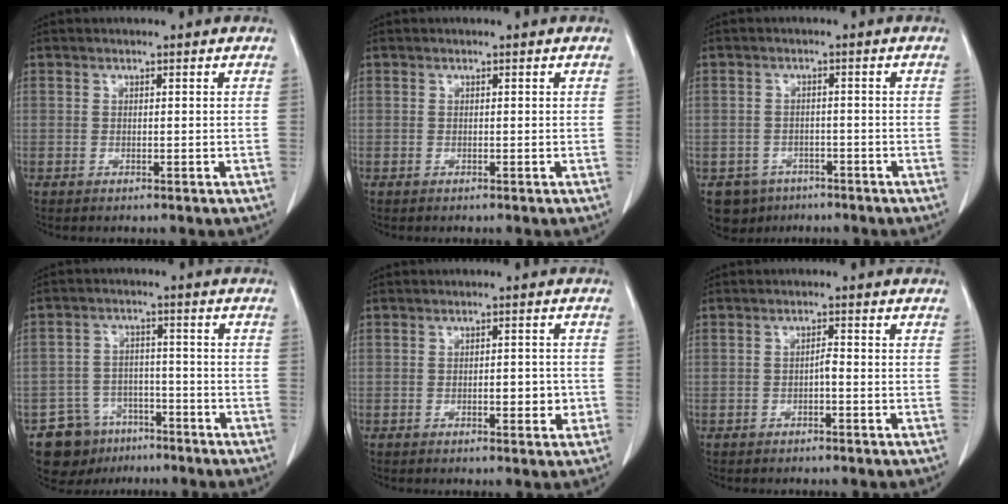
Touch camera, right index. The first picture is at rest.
{"total": 0.0}
{"total": 4.8, "force": [-3.0, 3.7, 0.3], "torque": [0.002, 0.008, -0.040]}
{"total": 8.0, "force": [-5.4, 5.8, 0.8], "torque": [-0.009, 0.022, -0.080]}
{"total": 3.3, "force": [-0.8, 1.3, 3.0], "torque": [-0.041, 0.002, -0.007]}
{"total": 1.2, "force": [-0.5, 0.2, 1.1], "torque": [-0.017, 0.003, -0.010]}